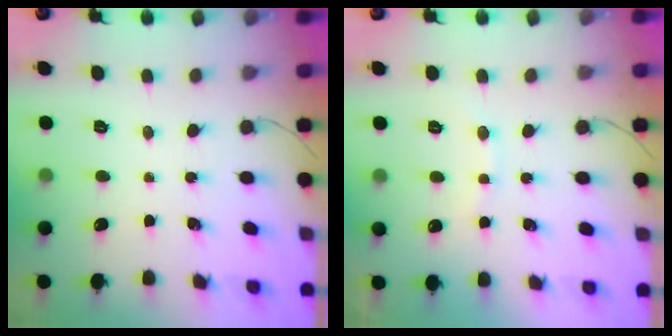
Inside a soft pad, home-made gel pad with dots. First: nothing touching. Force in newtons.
{"total": 7.6, "press": 7.4, "slide": 1.5}